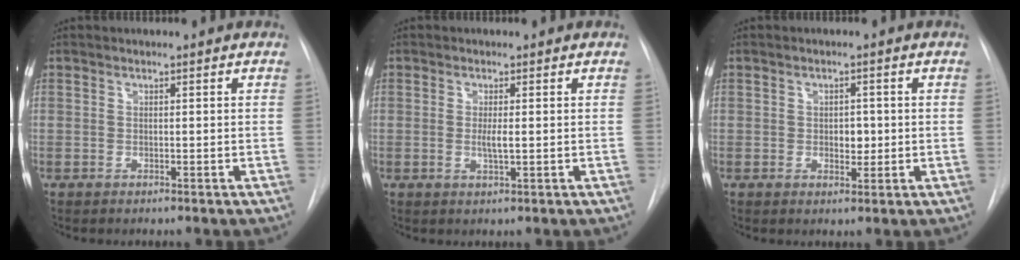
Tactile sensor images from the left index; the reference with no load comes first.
{"total": 1.9, "force": [0.0, 0.2, 1.9], "torque": [-0.040, -0.003, 0.000]}
{"total": 2.4, "force": [-0.1, 1.6, 1.8], "torque": [-0.023, 0.000, 0.003]}